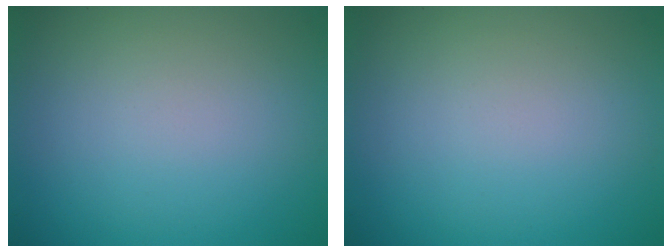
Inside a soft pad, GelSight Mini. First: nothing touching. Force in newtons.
{"total": 0.0}